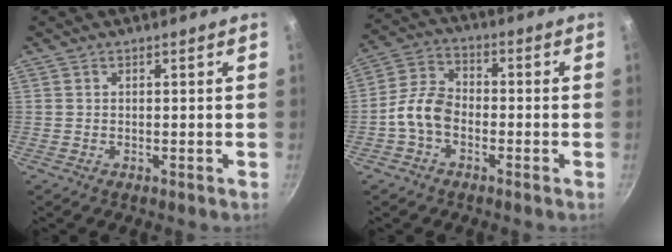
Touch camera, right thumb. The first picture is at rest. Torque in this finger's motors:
{"motor_torque": [0.49, 1.25, 0.91, -0.77, 0.04]}